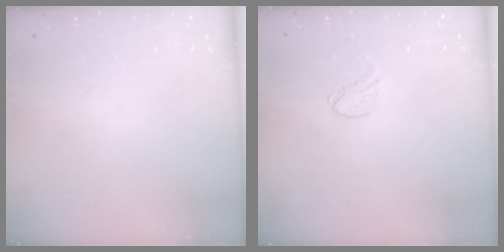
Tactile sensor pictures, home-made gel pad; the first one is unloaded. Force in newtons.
{"total": 5.3, "press": 5.3, "slide": 0.5}